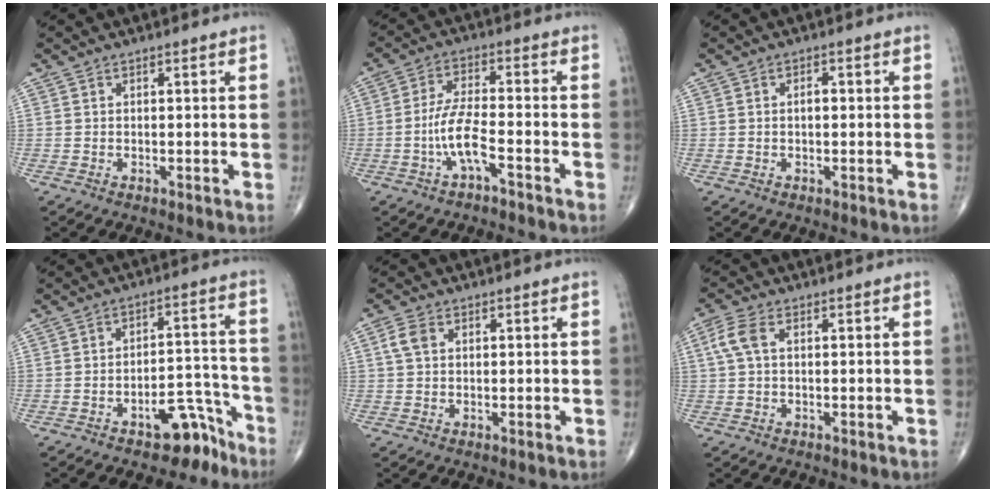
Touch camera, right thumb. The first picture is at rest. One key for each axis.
{"total": 6.6, "fx": -3.0, "fy": 1.6, "fz": 5.7, "tx": -0.121, "ty": 0.030, "tz": -0.056}
{"total": 1.6, "fx": 0.1, "fy": 0.9, "fz": 1.4, "tx": -0.022, "ty": 0.004, "tz": 0.000}
{"total": 8.0, "fx": -5.7, "fy": 3.9, "fz": 4.2, "tx": -0.028, "ty": 0.069, "tz": -0.082}
{"total": 3.1, "fx": 0.8, "fy": 2.1, "fz": 2.1, "tx": -0.047, "ty": 0.008, "tz": 0.015}
{"total": 4.3, "fx": 0.9, "fy": 2.3, "fz": 3.5, "tx": -0.096, "ty": 0.015, "tz": 0.014}